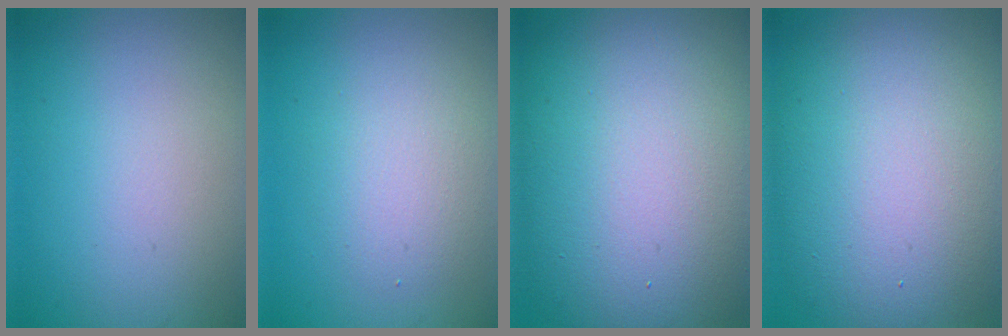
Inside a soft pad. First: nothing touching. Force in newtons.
{"total": 3.1, "press": 3.1, "slide": 0.1}
{"total": 17.9, "press": 17.9, "slide": 0.9}
{"total": 14.4, "press": 14.4, "slide": 1.0}